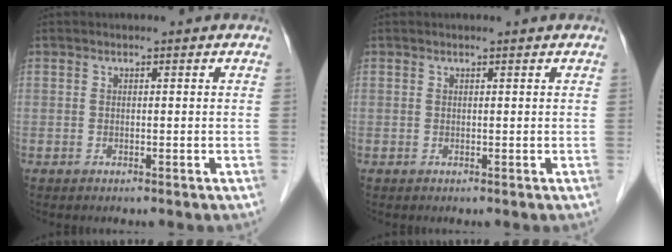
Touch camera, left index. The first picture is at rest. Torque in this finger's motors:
{"motor_torque": [0.18, -0.12, 0.09, 0.01]}